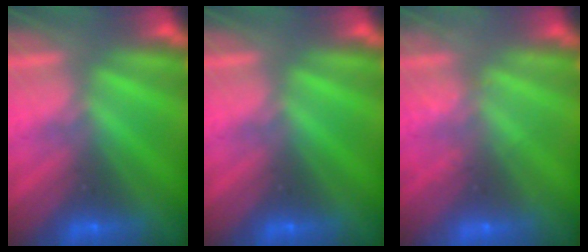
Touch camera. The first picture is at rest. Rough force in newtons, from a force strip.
{"total": 0.0}
{"total": 2.0}